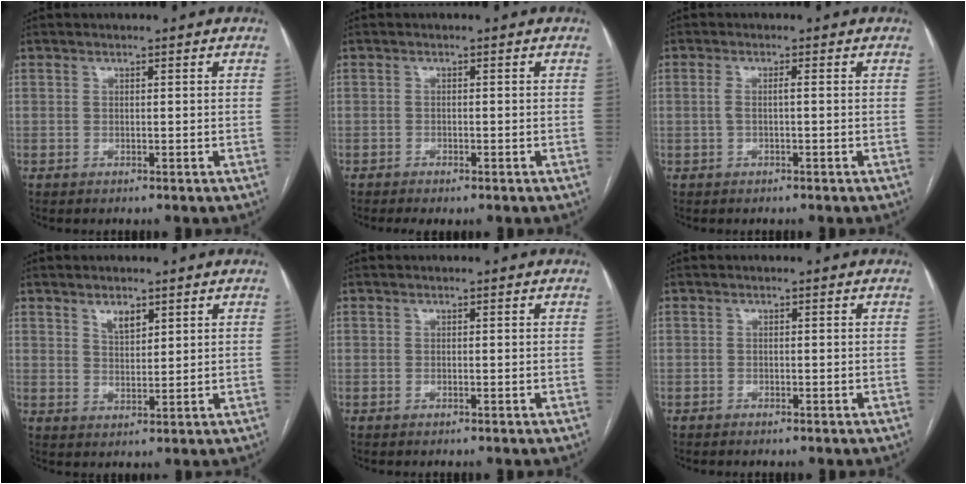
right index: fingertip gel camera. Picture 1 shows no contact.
{"total": 2.8, "force": [-2.0, 1.2, 1.4], "torque": [-0.026, -0.003, -0.025]}
{"total": 1.9, "force": [-0.3, 0.5, 1.9], "torque": [-0.042, 0.010, -0.004]}
{"total": 3.3, "force": [2.0, 1.6, 2.0], "torque": [-0.037, 0.000, 0.042]}
{"total": 0.0}
{"total": 0.8, "force": [-0.6, 0.4, 0.2], "torque": [-0.007, 0.001, -0.009]}